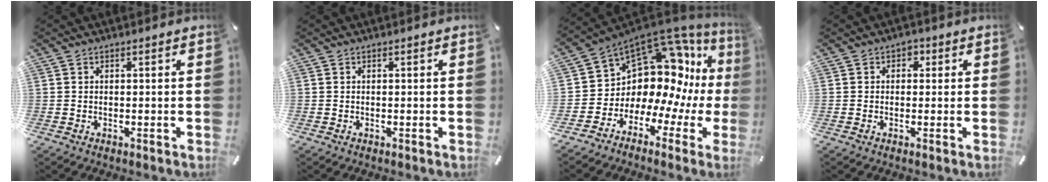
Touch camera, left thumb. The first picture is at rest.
{"total": 0.0}
{"total": 13.2, "force": [5.5, 9.7, 7.1], "torque": [-0.113, -0.079, 0.107]}
{"total": 1.9, "force": [-0.1, 1.7, 0.8], "torque": [-0.008, 0.006, -0.007]}